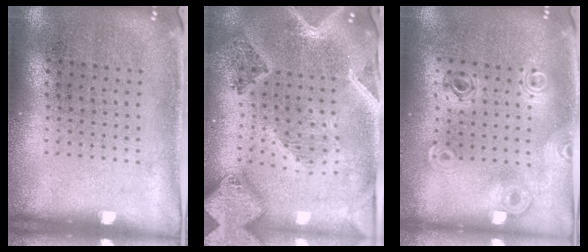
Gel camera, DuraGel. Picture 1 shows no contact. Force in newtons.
{"total": 3.5, "press": 2.8, "slide": 2.0}
{"total": 0.9, "press": 0.9, "slide": 0.1}